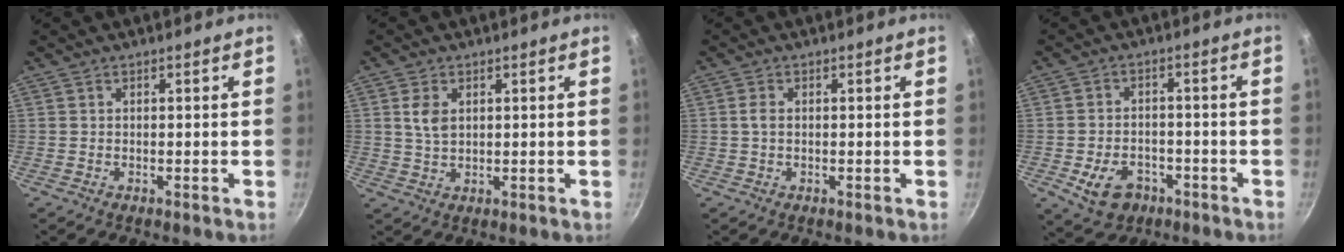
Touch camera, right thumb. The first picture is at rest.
{"total": 4.1, "force": [1.3, 2.6, 2.9], "torque": [-0.051, -0.005, 0.026]}
{"total": 1.6, "force": [0.1, 1.0, 1.3], "torque": [-0.027, 0.003, 0.000]}
{"total": 8.1, "force": [-3.4, 5.9, 4.4], "torque": [-0.057, 0.019, -0.048]}